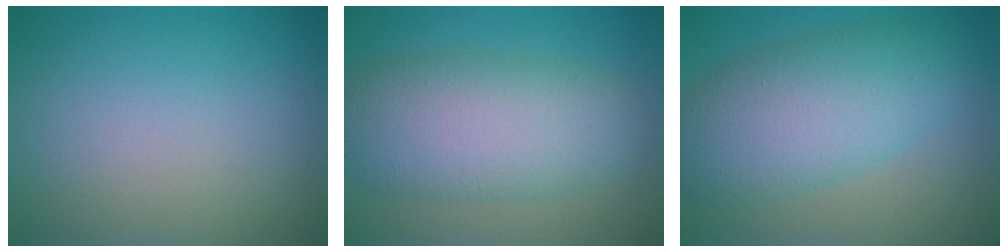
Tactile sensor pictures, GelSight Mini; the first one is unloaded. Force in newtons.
{"total": 8.3, "press": 8.3, "slide": 0.4}
{"total": 8.0, "press": 8.0, "slide": 0.1}